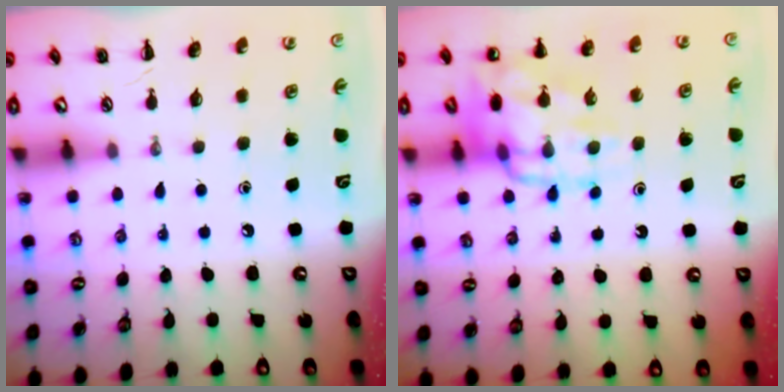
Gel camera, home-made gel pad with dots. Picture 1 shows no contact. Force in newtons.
{"total": 14.7, "press": 14.5, "slide": 2.3}